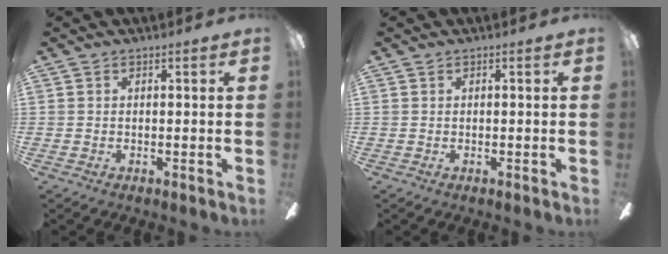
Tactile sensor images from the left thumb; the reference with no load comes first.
{"total": 0.0}